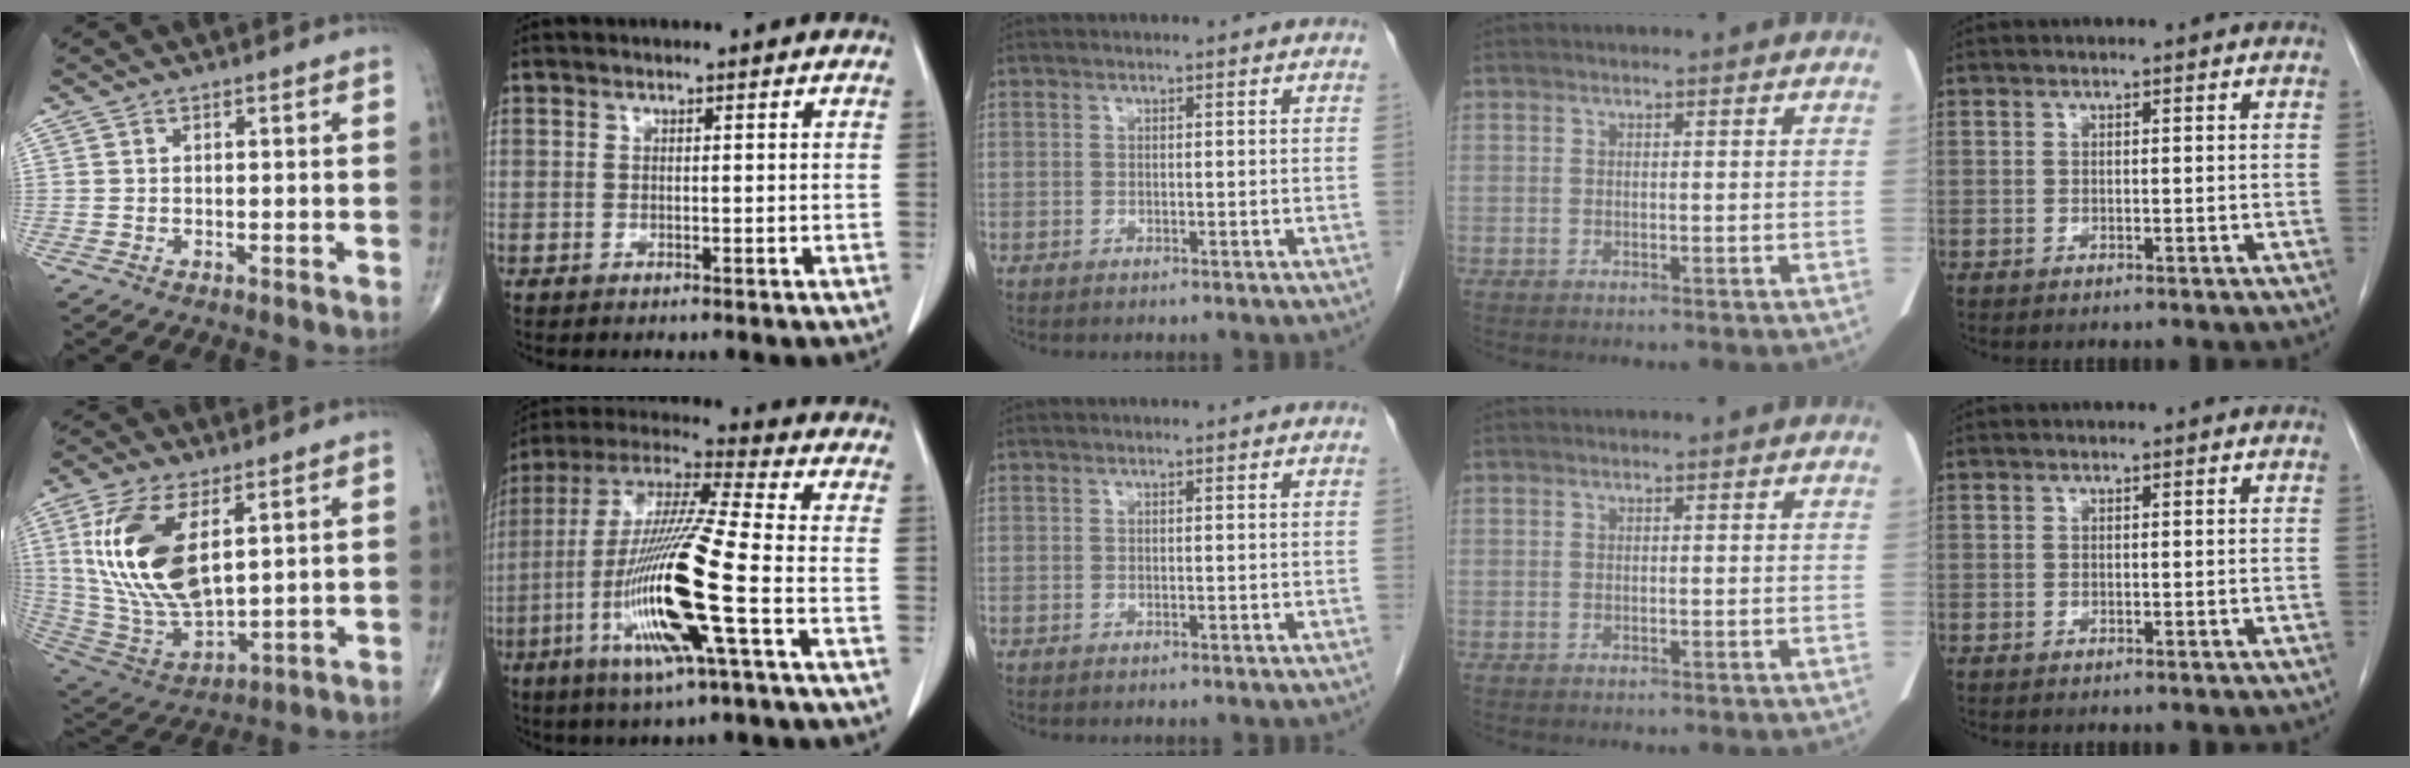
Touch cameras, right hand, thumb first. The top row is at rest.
{"thumb": {"total": 19.2, "force": [5.6, 9.1, 15.9], "torque": [-0.317, -0.028, 0.119]}, "index": {"total": 18.2, "force": [-5.4, 0.1, 17.3], "torque": [-0.357, -0.018, -0.108]}}